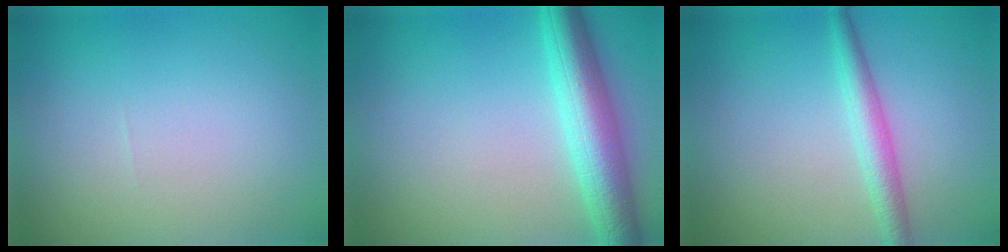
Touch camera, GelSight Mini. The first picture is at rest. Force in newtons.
{"total": 6.3, "press": 6.3, "slide": 0.1}
{"total": 2.7, "press": 2.7, "slide": 0.0}